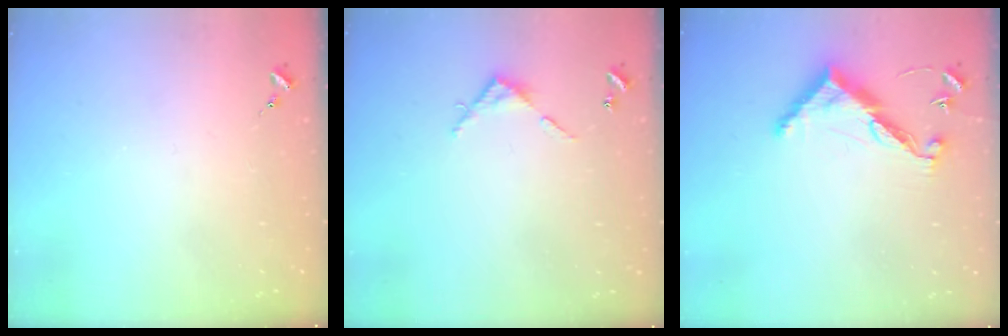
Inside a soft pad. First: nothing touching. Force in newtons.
{"total": 4.5, "press": 4.5, "slide": 0.4}
{"total": 10.6, "press": 10.6, "slide": 0.4}